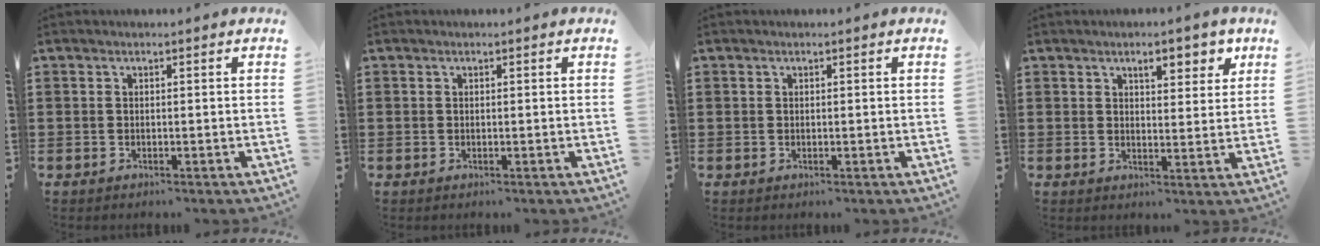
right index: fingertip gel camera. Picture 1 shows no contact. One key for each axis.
{"total": 0.0}
{"total": 0.0}
{"total": 4.6, "fx": 3.0, "fy": 1.9, "fz": 3.0, "tx": -0.036, "ty": -0.002, "tz": 0.043}